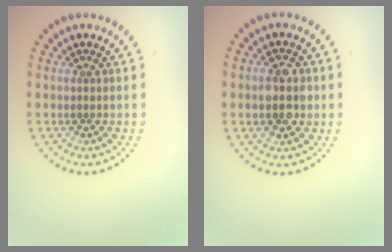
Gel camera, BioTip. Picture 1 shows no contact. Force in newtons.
{"total": 4.0, "press": 4.0, "slide": 0.1}